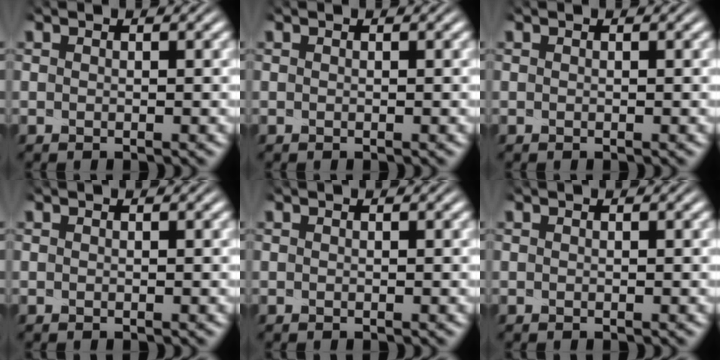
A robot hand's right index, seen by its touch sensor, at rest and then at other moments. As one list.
[{"total": 0.0}, {"total": 0.0}, {"total": 0.0}, {"total": 0.0}, {"total": 0.0}]